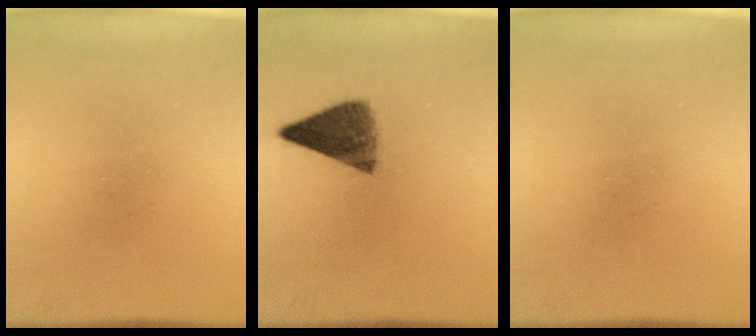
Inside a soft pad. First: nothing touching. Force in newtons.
{"total": 6.9}
{"total": 0.0}